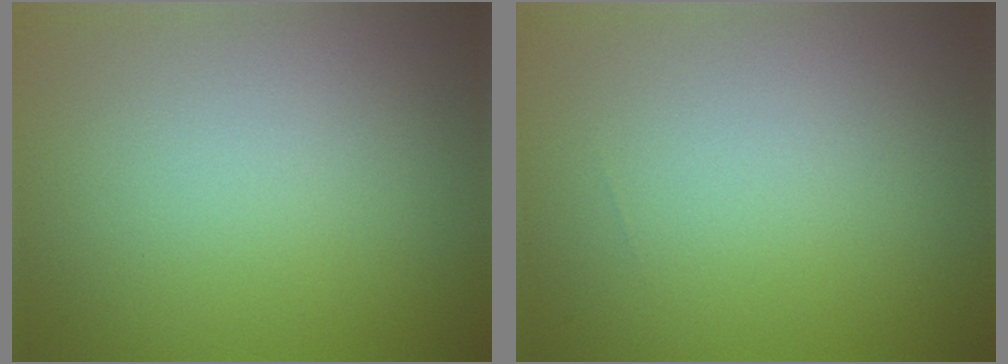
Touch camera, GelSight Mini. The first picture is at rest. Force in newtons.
{"total": 0.0}